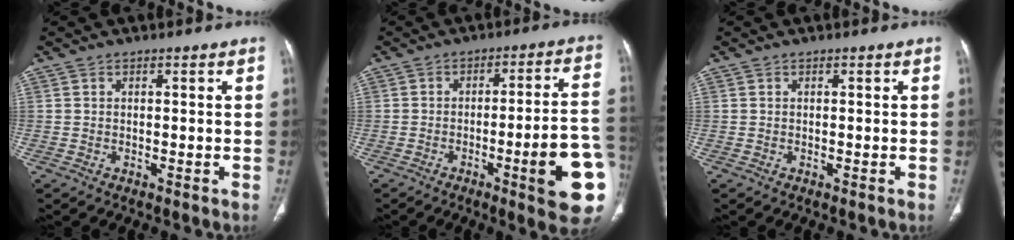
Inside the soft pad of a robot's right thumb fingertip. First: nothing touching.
{"total": 15.5, "force": [-4.8, 2.2, 14.5], "torque": [-0.161, 0.022, -0.060]}
{"total": 0.0}